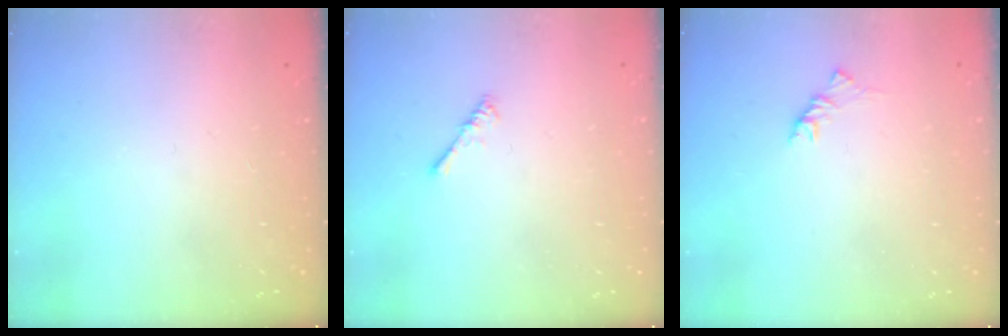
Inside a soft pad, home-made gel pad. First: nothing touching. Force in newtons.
{"total": 0.0}
{"total": 3.0, "press": 2.9, "slide": 0.9}